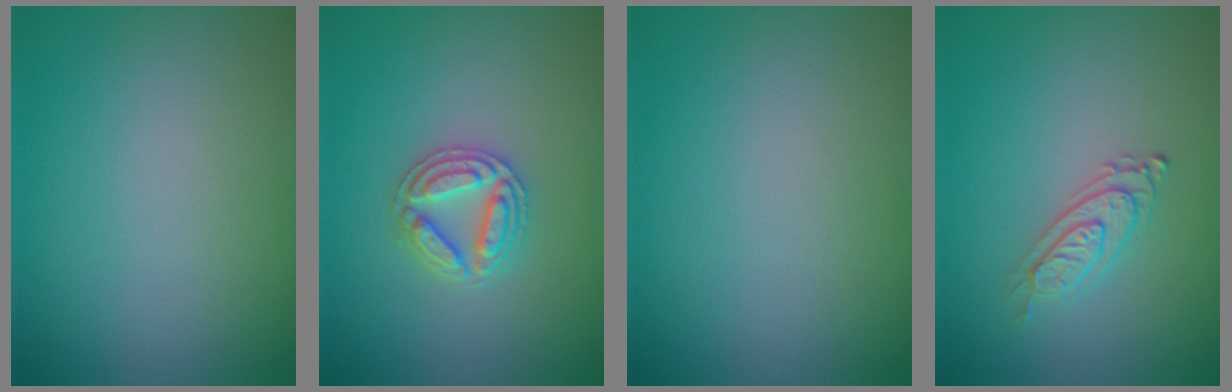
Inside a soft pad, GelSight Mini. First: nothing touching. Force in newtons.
{"total": 2.9, "press": 2.9, "slide": 0.5}
{"total": 0.0}
{"total": 2.3, "press": 2.1, "slide": 0.9}